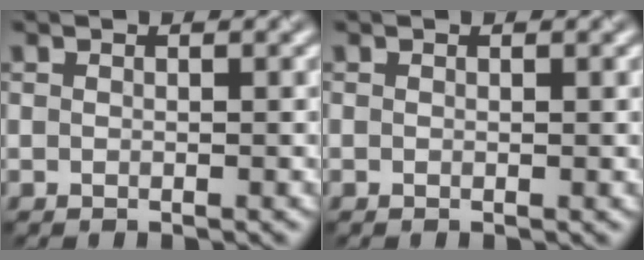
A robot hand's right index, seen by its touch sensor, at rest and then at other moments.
{"total": 0.0}